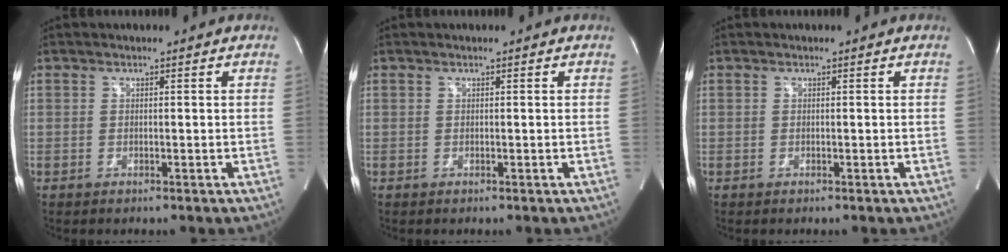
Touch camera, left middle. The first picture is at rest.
{"total": 0.0}
{"total": 0.0}